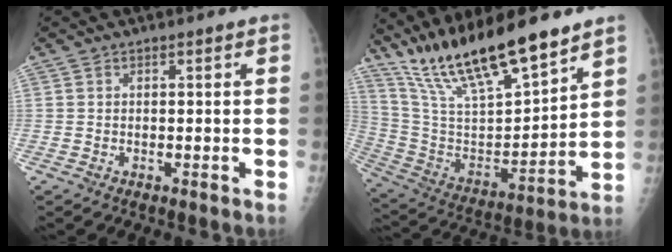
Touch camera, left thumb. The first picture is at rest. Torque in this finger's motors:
{"motor_torque": [1.28, 1.21, 1.21, -1.56, 0.14]}